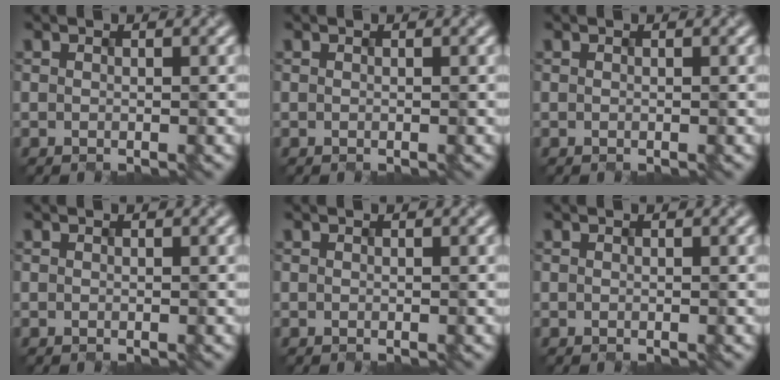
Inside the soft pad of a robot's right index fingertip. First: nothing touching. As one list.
[{"total": 0.0}, {"total": 0.0}, {"total": 0.0}, {"total": 0.0}, {"total": 0.0}]